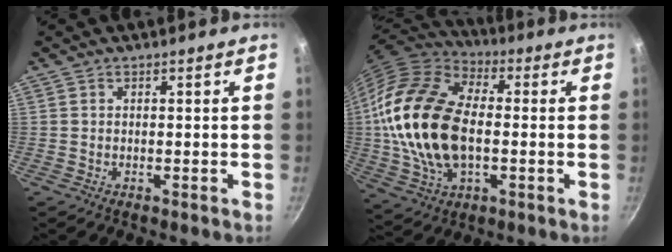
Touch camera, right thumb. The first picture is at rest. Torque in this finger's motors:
{"motor_torque": [-0.73, 2.20, 2.36, -0.41, 0.58]}